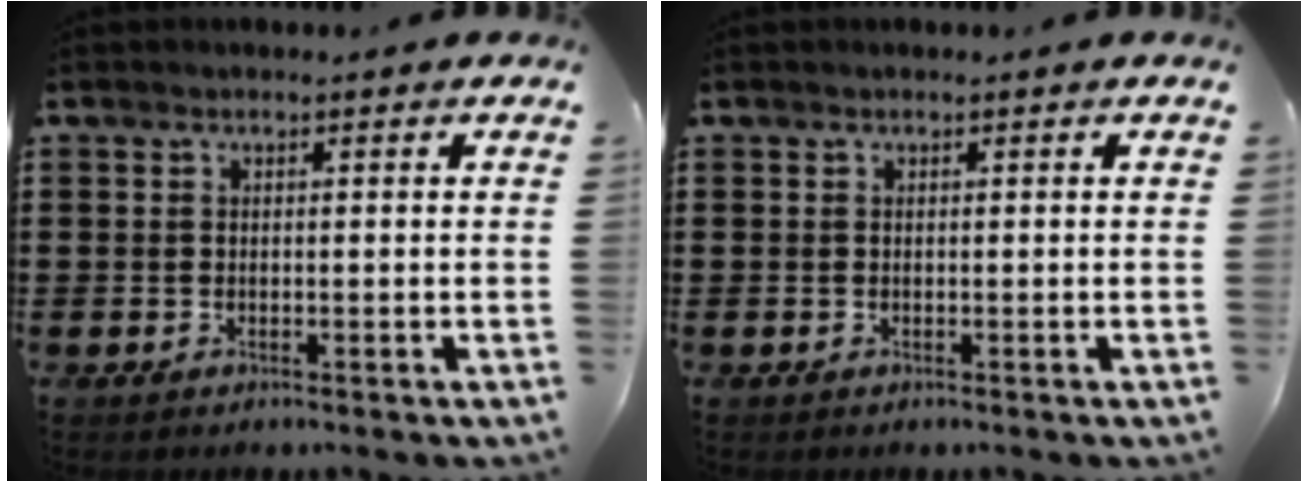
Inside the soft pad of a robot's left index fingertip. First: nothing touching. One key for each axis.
{"total": 0.0}